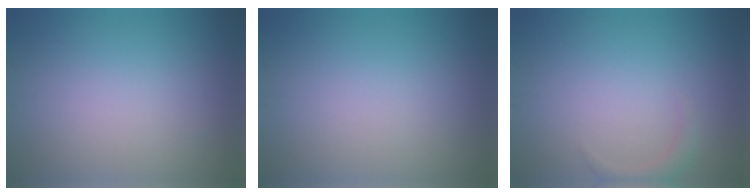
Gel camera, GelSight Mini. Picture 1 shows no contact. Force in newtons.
{"total": 0.0}
{"total": 1.3, "press": 1.3, "slide": 0.1}